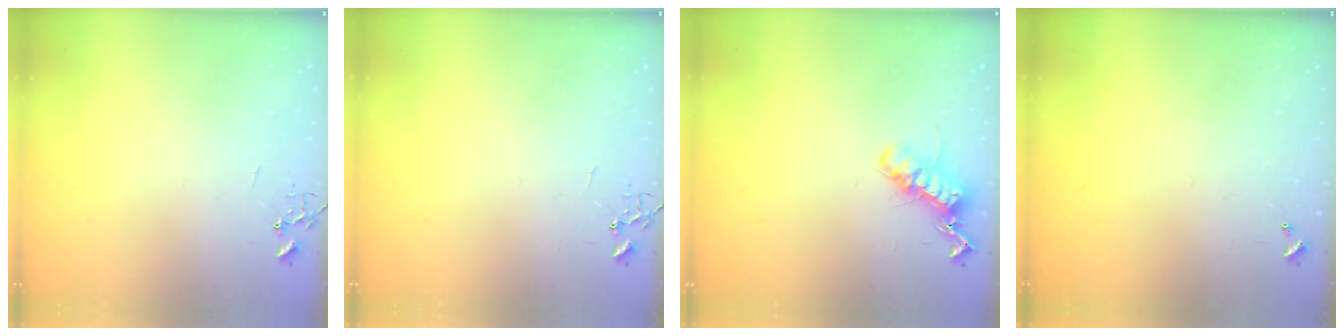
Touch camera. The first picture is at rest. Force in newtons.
{"total": 0.0}
{"total": 13.3, "press": 13.3, "slide": 0.3}
{"total": 0.0}